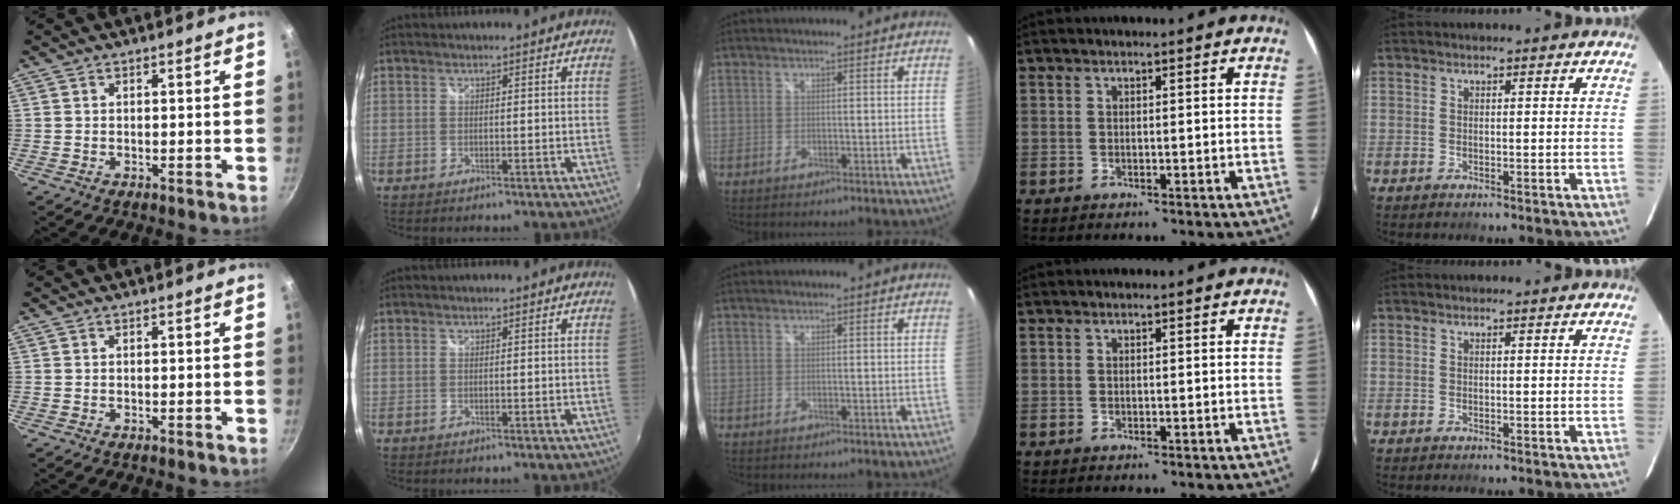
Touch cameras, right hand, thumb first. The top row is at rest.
{}